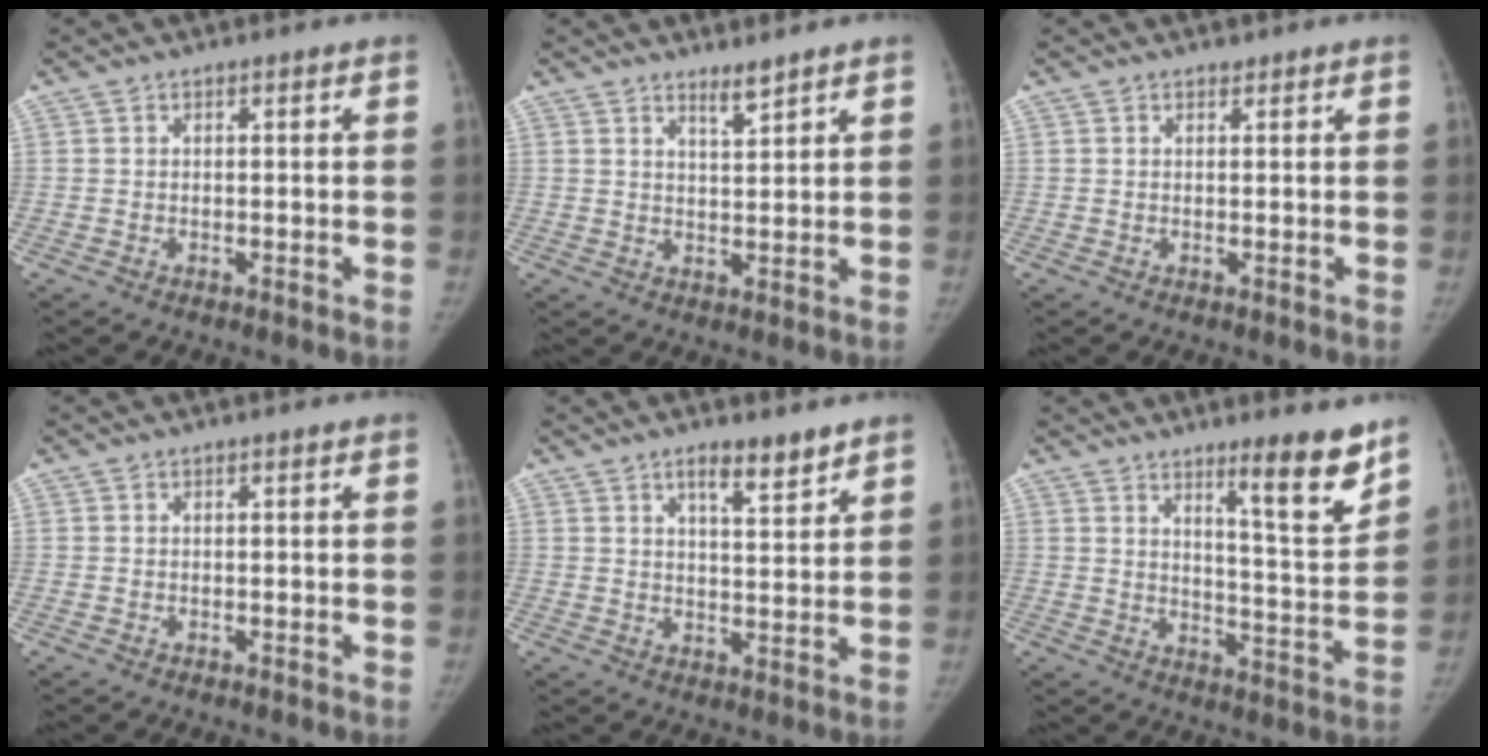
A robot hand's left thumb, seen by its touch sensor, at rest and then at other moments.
{"total": 2.7, "force": [2.4, 0.2, 1.3], "torque": [-0.017, -0.026, 0.043]}
{"total": 0.5, "force": [0.5, 0.3, 0.0], "torque": [-0.001, -0.003, 0.005]}
{"total": 0.0}
{"total": 5.8, "force": [4.3, 1.4, 3.7], "torque": [-0.045, -0.032, 0.066]}
{"total": 11.2, "force": [7.8, 1.2, 7.9], "torque": [-0.097, -0.070, 0.121]}